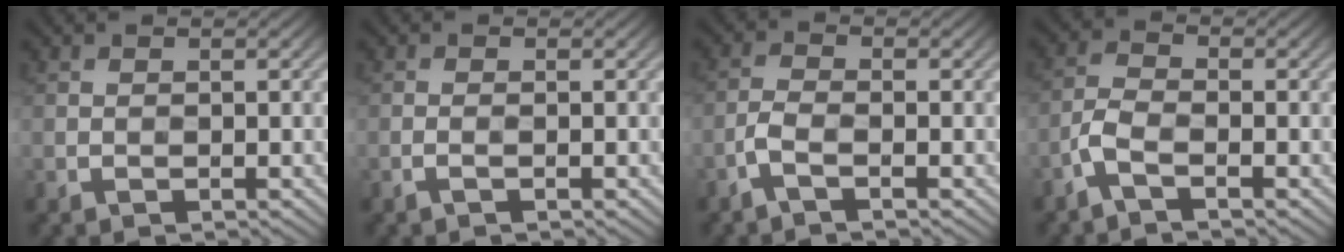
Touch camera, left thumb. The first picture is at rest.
{"total": 0.7, "force": [-0.4, 0.0, 0.6], "torque": [-0.015, 0.001, -0.010]}
{"total": 2.2, "force": [-1.4, 0.5, 1.7], "torque": [-0.042, 0.004, -0.038]}
{"total": 3.2, "force": [-2.0, 0.9, 2.3], "torque": [-0.058, 0.003, -0.054]}